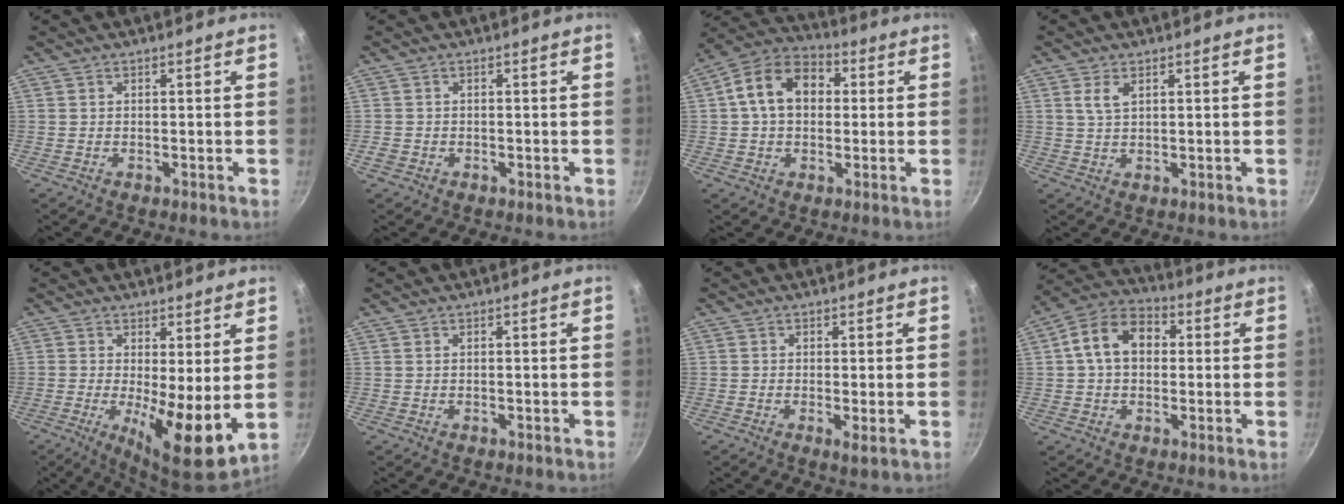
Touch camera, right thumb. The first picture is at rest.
{"total": 1.4, "force": [-0.6, 1.2, 0.6], "torque": [-0.011, 0.001, -0.009]}
{"total": 12.6, "force": [1.7, 9.2, 8.4], "torque": [-0.110, 0.027, 0.009]}
{"total": 3.2, "force": [1.3, 1.7, 2.4], "torque": [-0.045, -0.003, 0.027]}
{"total": 10.5, "force": [0.3, 3.1, 10.0], "torque": [-0.151, -0.026, 0.006]}
{"total": 0.0}
{"total": 1.7, "force": [-0.1, 0.4, 1.6], "torque": [-0.030, -0.007, -0.003]}
{"total": 11.2, "force": [1.5, 8.2, 7.5], "torque": [-0.099, 0.027, 0.006]}